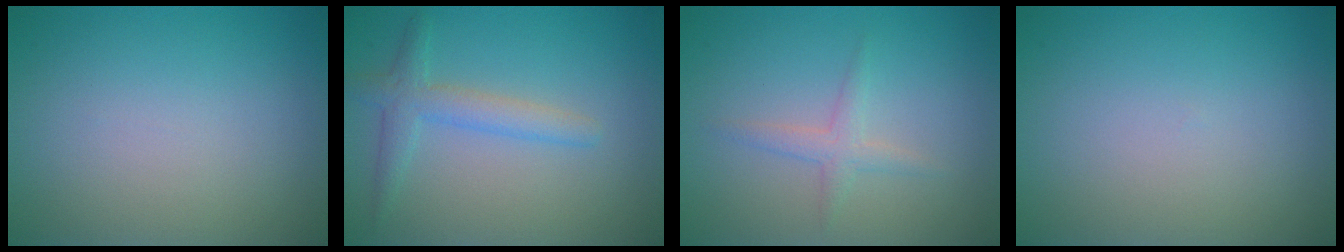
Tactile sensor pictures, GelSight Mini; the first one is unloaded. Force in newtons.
{"total": 2.8, "press": 2.7, "slide": 0.2}
{"total": 1.5, "press": 1.5, "slide": 0.1}
{"total": 0.0}